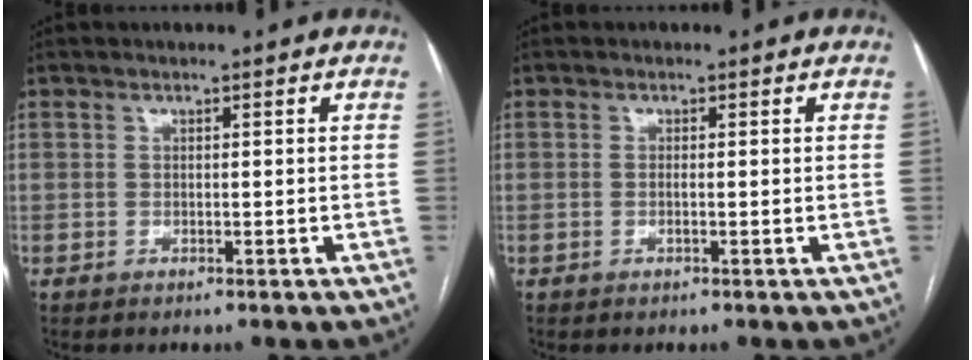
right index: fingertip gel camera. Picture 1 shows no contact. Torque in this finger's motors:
{"motor_torque": [-0.03, 0.28, -0.04, 0.00]}